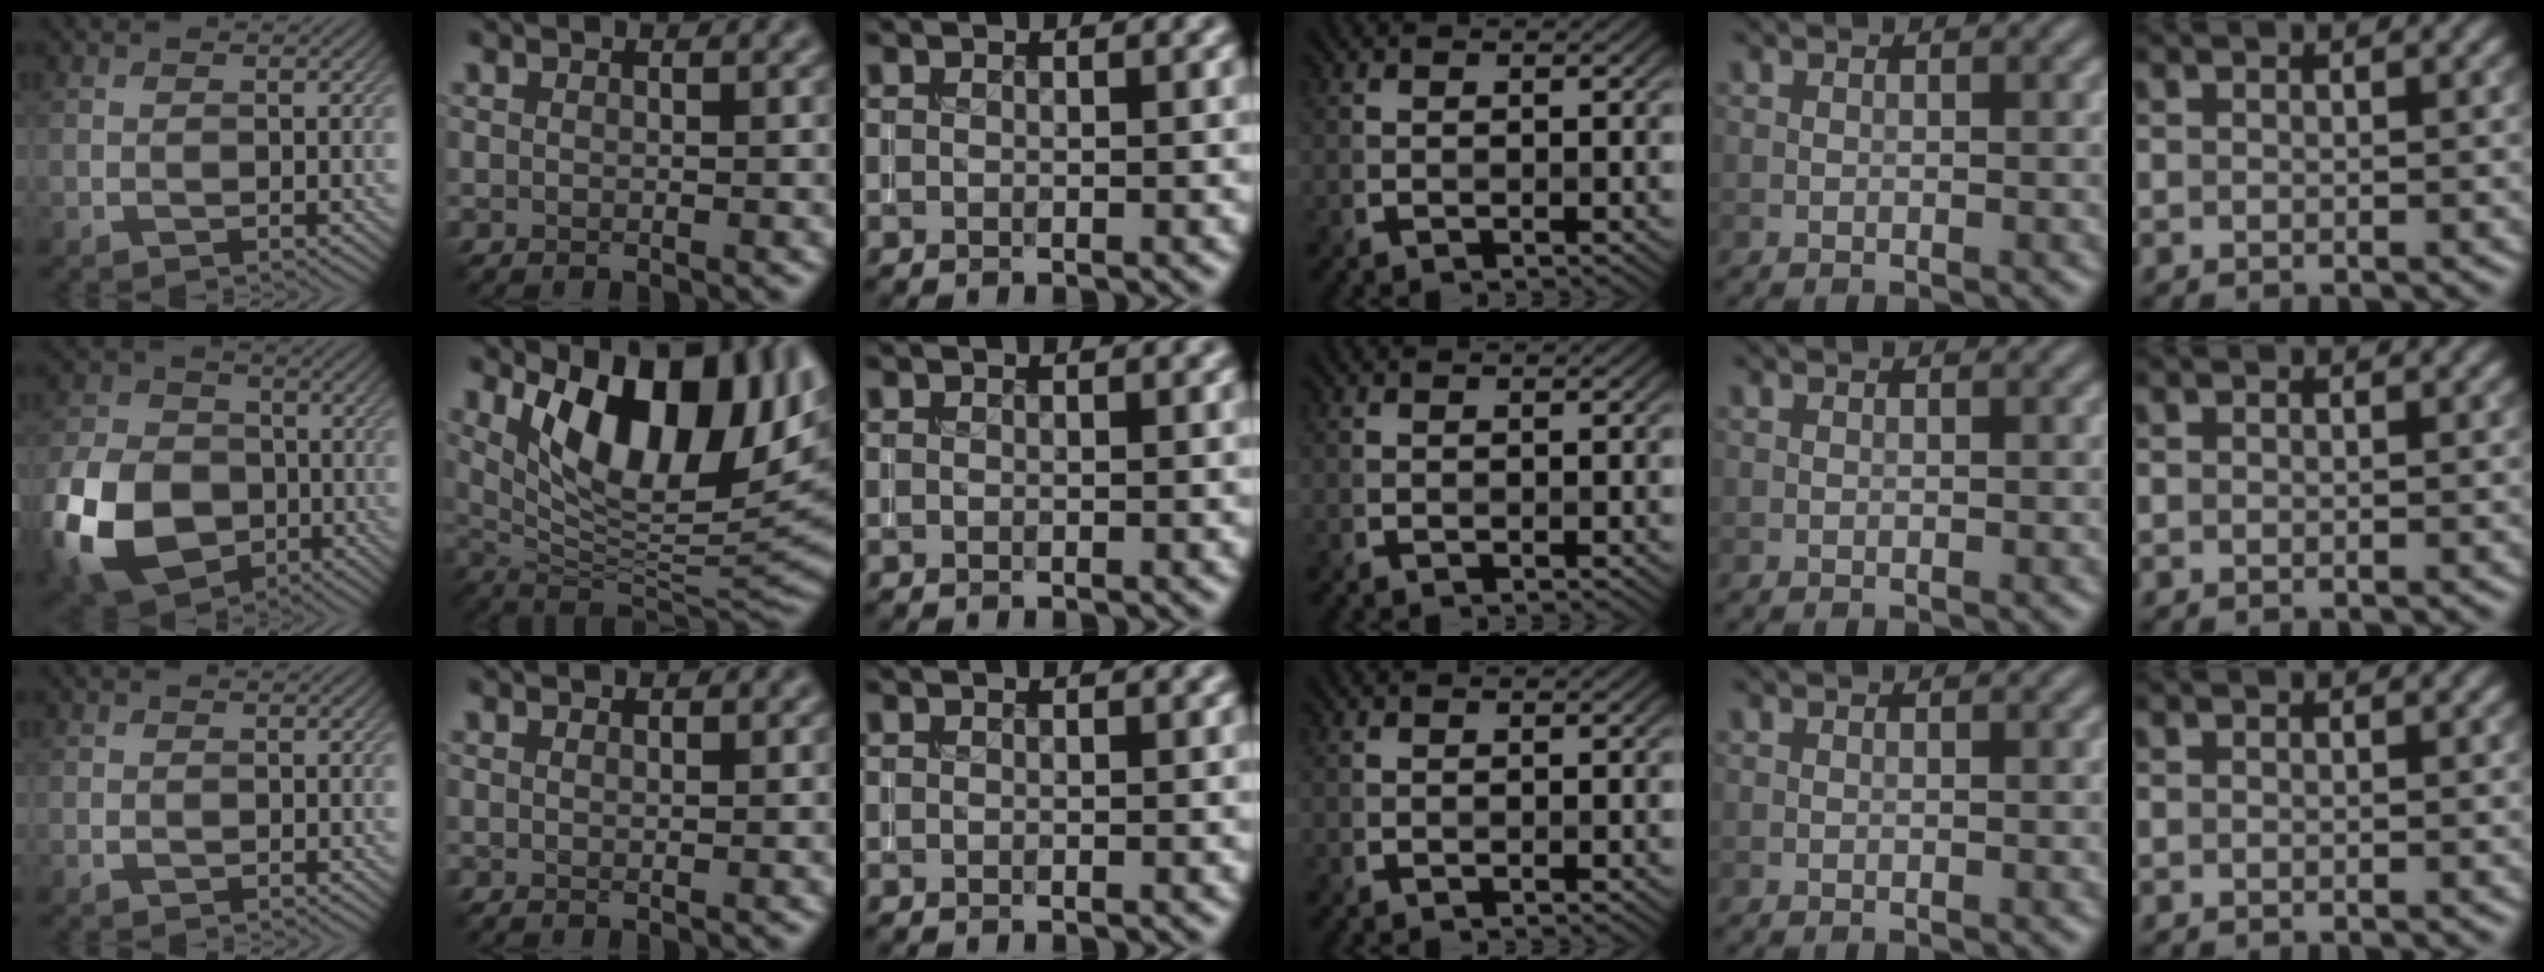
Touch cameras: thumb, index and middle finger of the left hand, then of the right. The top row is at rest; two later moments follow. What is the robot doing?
{"motion": "insert", "object": "coin"}